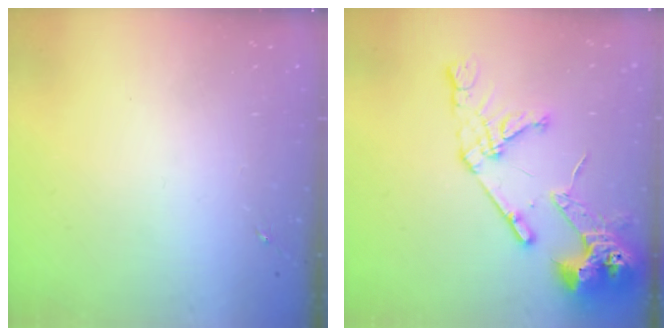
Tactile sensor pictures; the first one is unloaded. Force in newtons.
{"total": 17.1, "press": 17.0, "slide": 2.1}